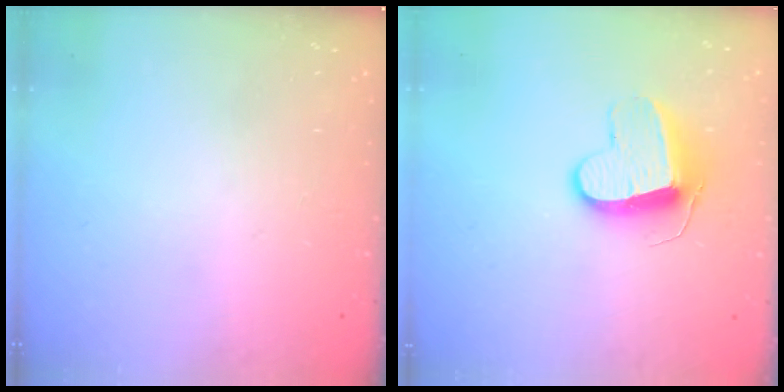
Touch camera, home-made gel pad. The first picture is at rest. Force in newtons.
{"total": 10.6, "press": 10.6, "slide": 0.9}